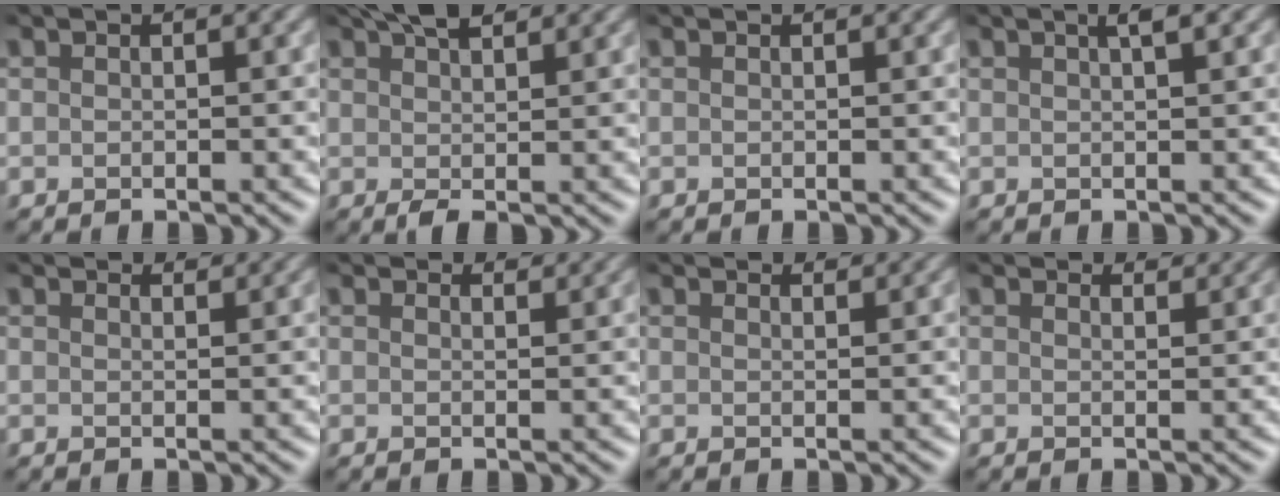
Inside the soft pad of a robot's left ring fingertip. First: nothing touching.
{"total": 4.0, "force": [2.4, 1.3, 3.0], "torque": [-0.052, 0.006, 0.041]}
{"total": 0.5, "force": [0.5, 0.1, 0.0], "torque": [0.001, 0.000, 0.006]}
{"total": 1.7, "force": [0.9, 0.4, 1.4], "torque": [-0.017, 0.004, 0.009]}
{"total": 3.4, "force": [3.3, 0.3, 0.9], "torque": [-0.017, 0.004, 0.038]}
{"total": 2.8, "force": [2.8, 0.2, 0.6], "torque": [-0.017, 0.001, 0.032]}
{"total": 3.4, "force": [3.3, 0.3, 0.8], "torque": [-0.016, 0.004, 0.038]}
{"total": 3.4, "force": [3.3, 0.3, 0.8], "torque": [-0.017, 0.002, 0.039]}